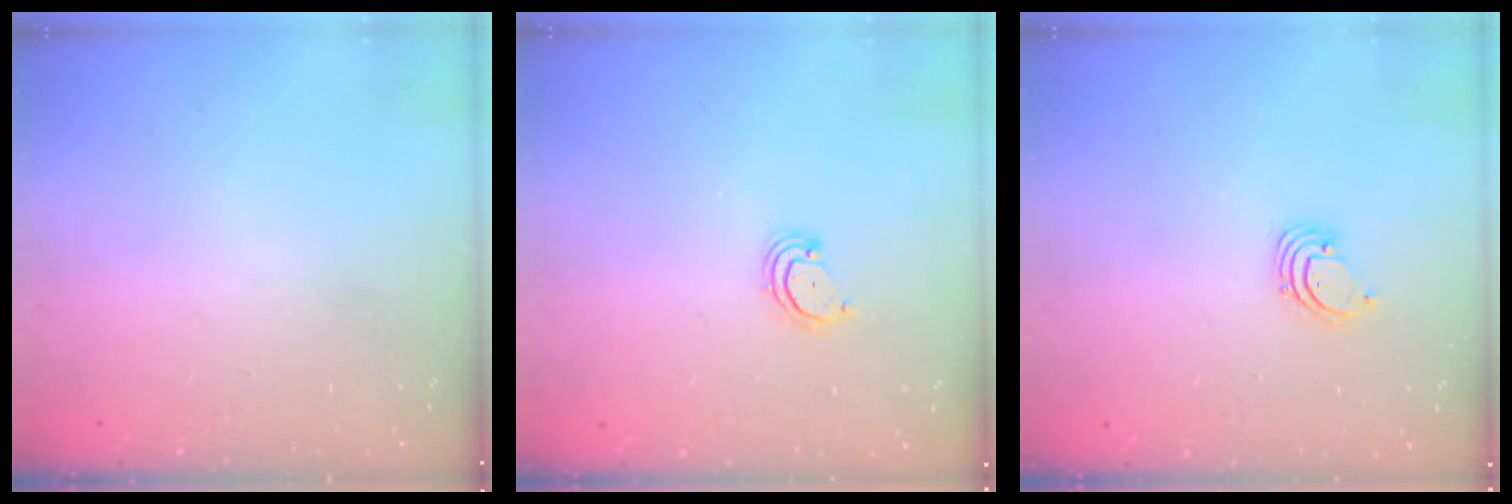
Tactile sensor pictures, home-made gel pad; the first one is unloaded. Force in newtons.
{"total": 2.5, "press": 2.5, "slide": 0.3}
{"total": 1.4, "press": 1.4, "slide": 0.1}